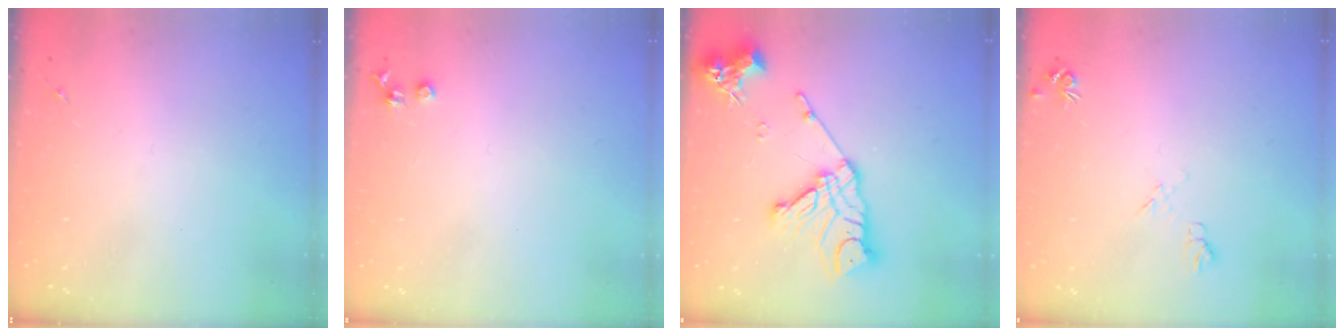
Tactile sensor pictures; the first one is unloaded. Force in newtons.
{"total": 3.6, "press": 3.5, "slide": 0.5}
{"total": 17.2, "press": 17.1, "slide": 1.8}
{"total": 5.3, "press": 5.2, "slide": 0.9}